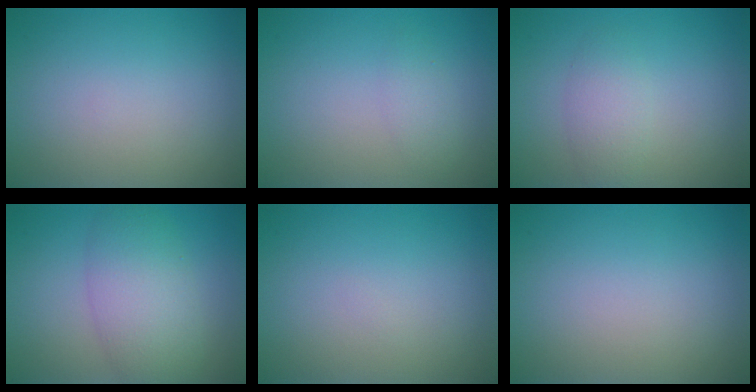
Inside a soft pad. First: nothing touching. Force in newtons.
{"total": 1.3, "press": 1.3, "slide": 0.0}
{"total": 2.1, "press": 2.1, "slide": 0.1}
{"total": 5.6, "press": 5.5, "slide": 0.4}
{"total": 0.0}
{"total": 0.0}